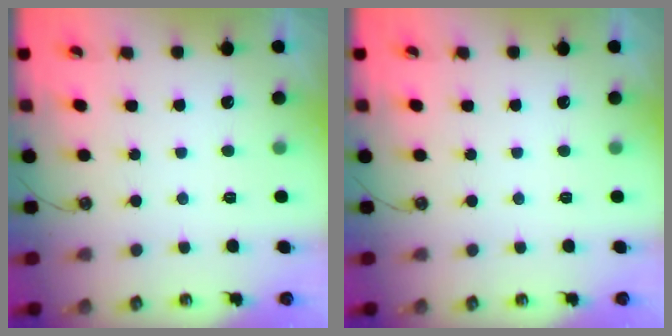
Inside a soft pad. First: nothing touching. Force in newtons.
{"total": 0.0}